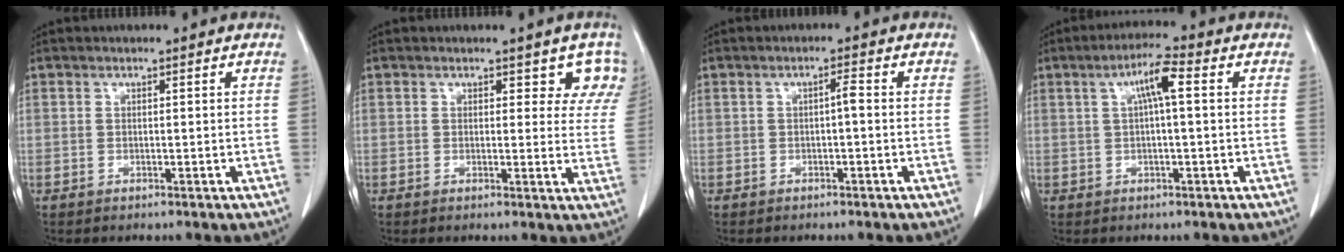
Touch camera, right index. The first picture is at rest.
{"total": 5.2, "force": [3.9, 2.8, 2.0], "torque": [0.006, -0.010, 0.024]}
{"total": 1.4, "force": [-0.1, 0.2, 1.4], "torque": [-0.021, 0.005, -0.002]}
{"total": 5.1, "force": [1.2, 0.5, 5.0], "torque": [-0.091, 0.014, 0.019]}